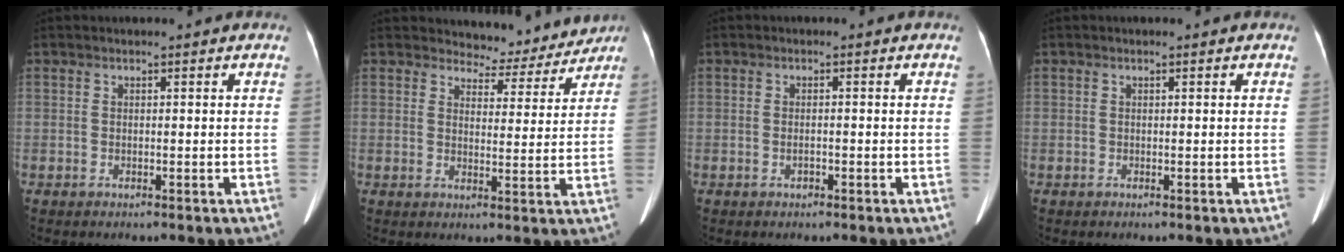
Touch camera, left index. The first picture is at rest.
{"total": 7.3, "force": [6.8, 2.5, -0.3], "torque": [0.013, -0.003, 0.077]}
{"total": 0.9, "force": [-0.4, 0.4, 0.7], "torque": [-0.018, -0.001, -0.005]}
{"total": 0.0}